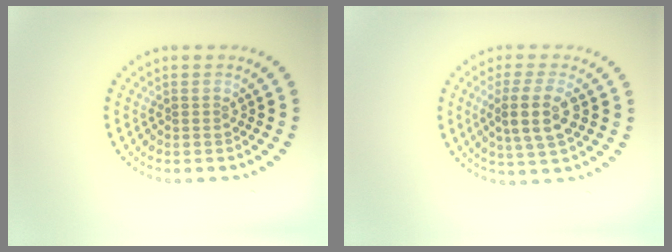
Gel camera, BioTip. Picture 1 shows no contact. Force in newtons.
{"total": 4.2, "press": 3.9, "slide": 1.6}